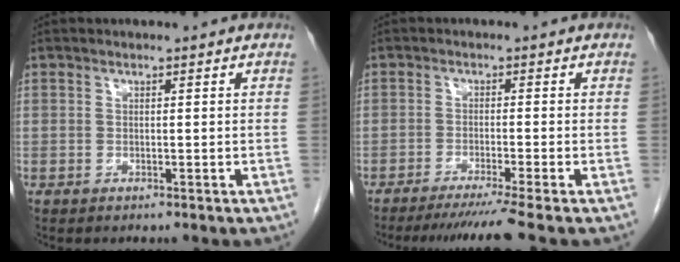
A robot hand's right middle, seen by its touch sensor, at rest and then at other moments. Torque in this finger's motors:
{"motor_torque": [0.06, -0.03, 0.03, 0.04]}